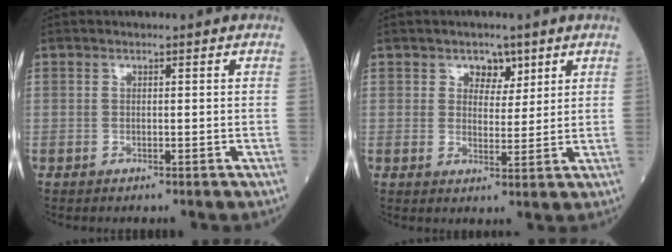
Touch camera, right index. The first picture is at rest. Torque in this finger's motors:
{"motor_torque": [0.05, 0.05, 0.03, 0.02]}